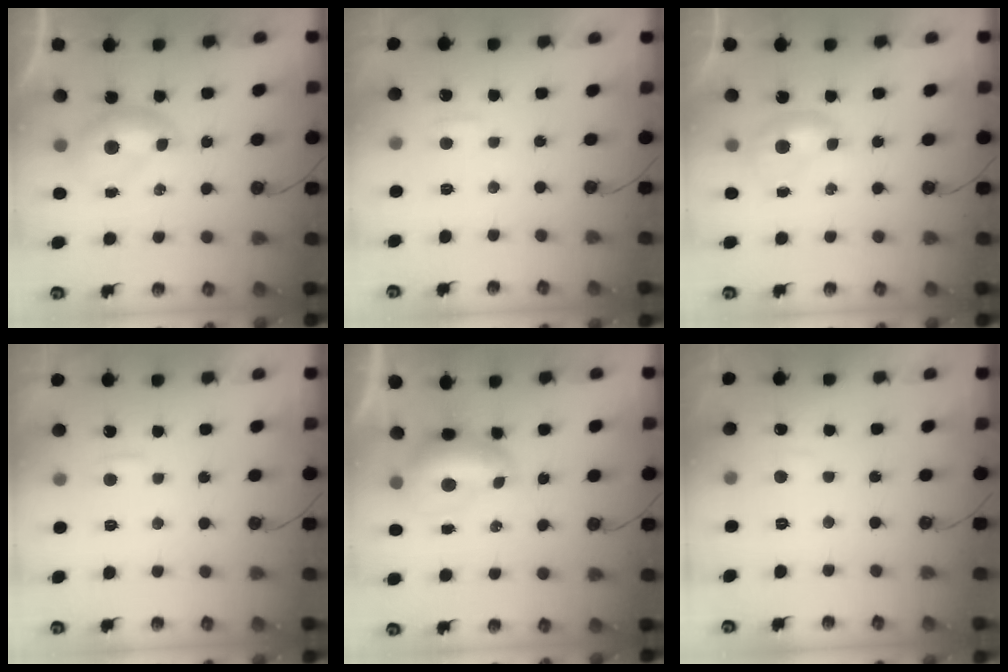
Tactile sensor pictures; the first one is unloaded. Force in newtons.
{"total": 2.5, "press": 2.5, "slide": 0.3}
{"total": 0.7, "press": 0.3, "slide": 0.6}
{"total": 2.4, "press": 2.3, "slide": 0.3}
{"total": 1.2, "press": 1.1, "slide": 0.5}
{"total": 1.5, "press": 1.3, "slide": 0.7}